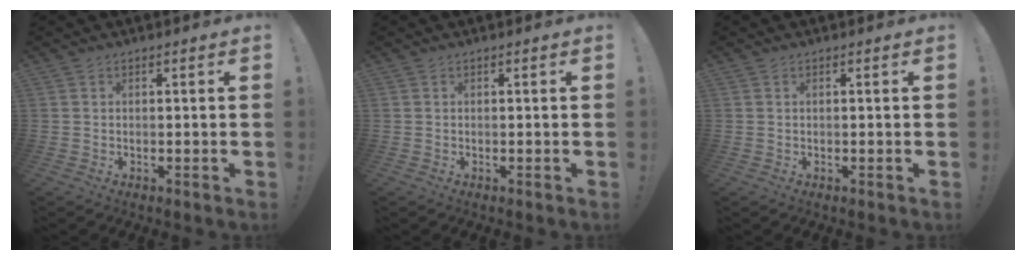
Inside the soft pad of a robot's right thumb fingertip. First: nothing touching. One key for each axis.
{"total": 0.0}
{"total": 0.0}